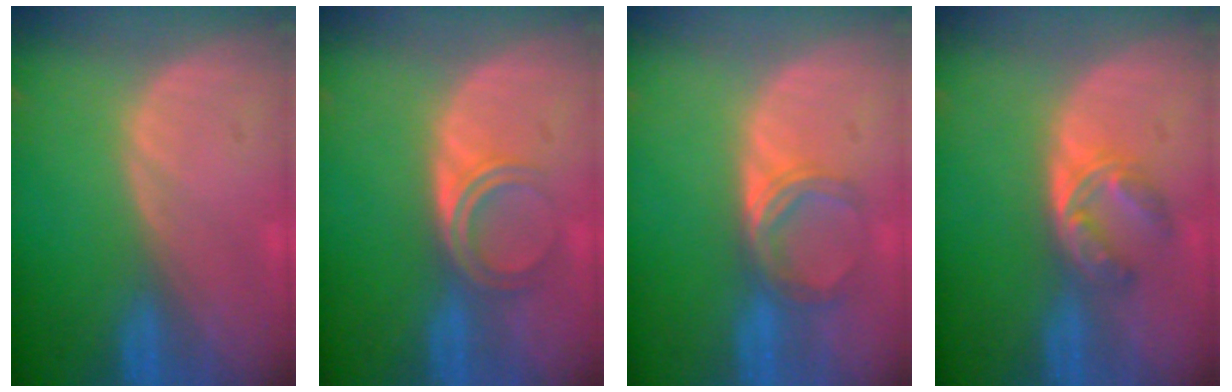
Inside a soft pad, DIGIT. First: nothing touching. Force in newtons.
{"total": 4.8, "press": 3.9, "slide": 2.8}
{"total": 5.1, "press": 4.5, "slide": 2.3}
{"total": 5.9, "press": 4.8, "slide": 3.4}